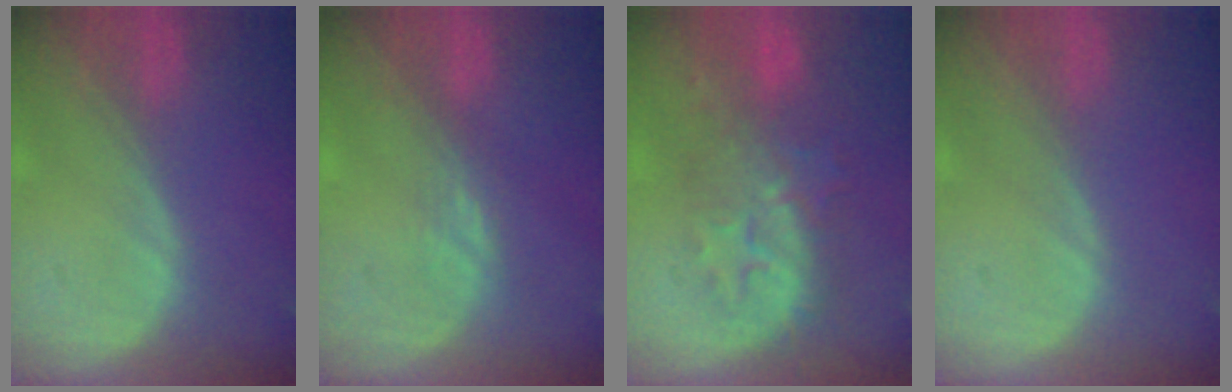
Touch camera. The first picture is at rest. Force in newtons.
{"total": 1.4, "press": 1.4, "slide": 0.3}
{"total": 8.6, "press": 8.3, "slide": 2.1}
{"total": 0.0}